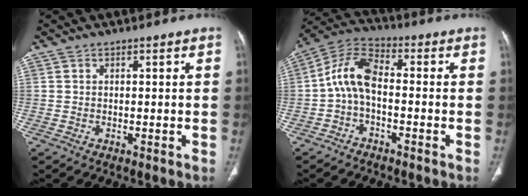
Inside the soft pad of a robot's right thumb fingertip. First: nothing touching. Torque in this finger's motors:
{"motor_torque": [-0.02, 0.78, 0.88, -0.43, 0.10]}